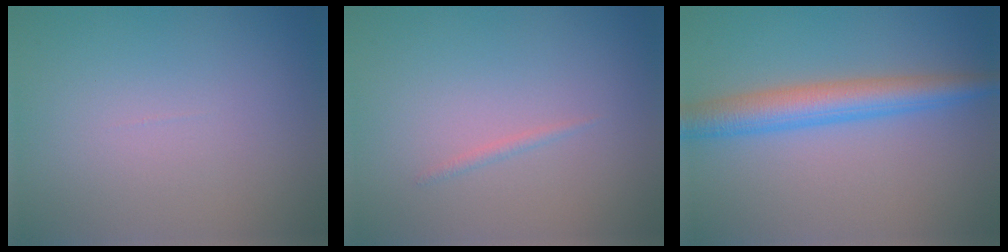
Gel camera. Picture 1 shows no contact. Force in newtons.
{"total": 0.5, "press": 0.5, "slide": 0.0}
{"total": 4.6, "press": 4.5, "slide": 0.2}